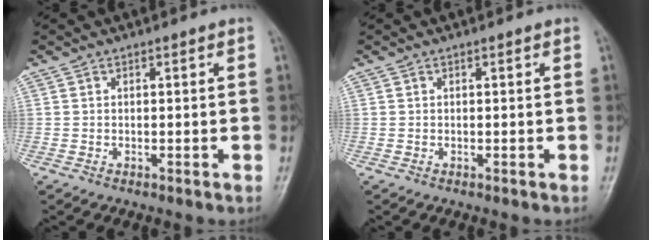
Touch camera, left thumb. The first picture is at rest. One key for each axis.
{"total": 0.0}